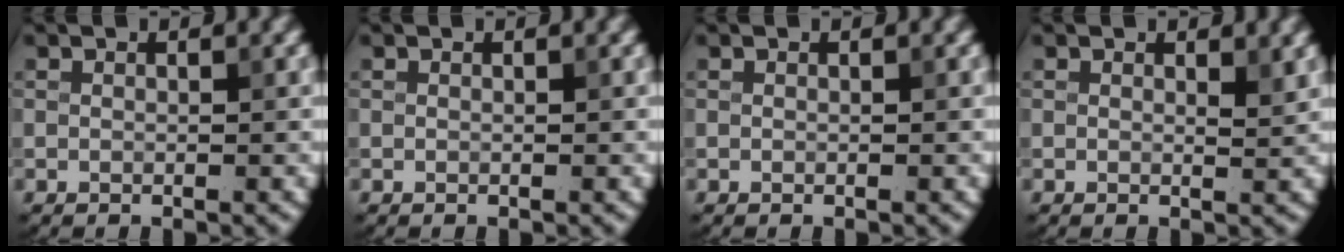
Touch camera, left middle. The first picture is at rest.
{"total": 0.0}
{"total": 0.0}
{"total": 1.0, "force": [0.6, 0.3, 0.8], "torque": [-0.009, -0.003, 0.009]}